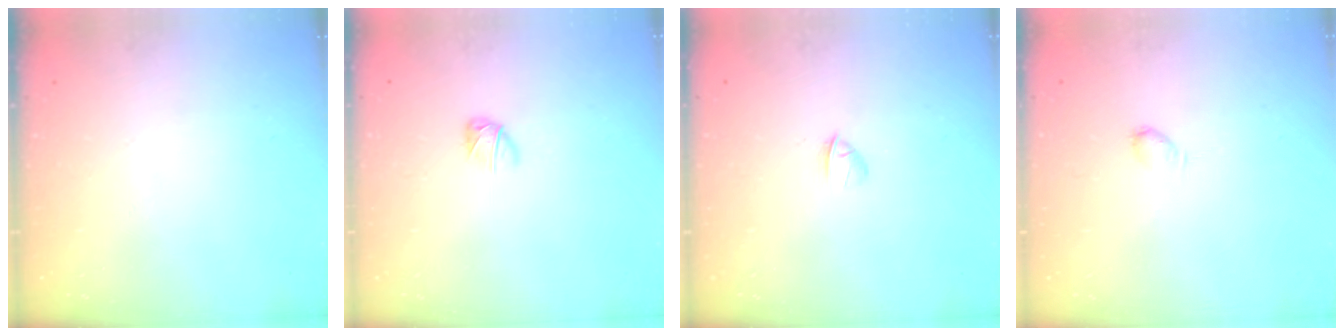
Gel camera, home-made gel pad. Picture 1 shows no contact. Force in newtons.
{"total": 3.6, "press": 3.5, "slide": 0.8}
{"total": 1.7, "press": 1.6, "slide": 0.5}
{"total": 2.3, "press": 2.3, "slide": 0.4}